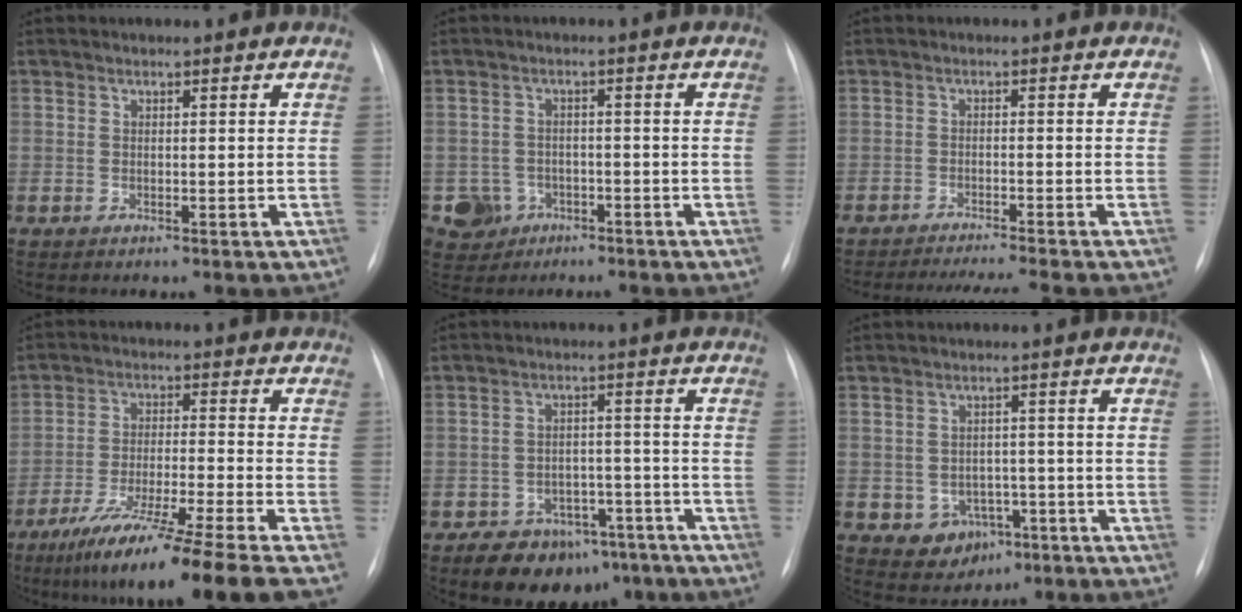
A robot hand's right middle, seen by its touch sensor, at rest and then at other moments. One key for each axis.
{"total": 5.8, "fx": -2.9, "fy": 5.0, "fz": 0.2, "tx": -0.007, "ty": 0.008, "tz": -0.045}
{"total": 7.8, "fx": -6.9, "fy": -0.5, "fz": 3.5, "tx": -0.043, "ty": -0.013, "tz": -0.106}
{"total": 16.7, "fx": -12.1, "fy": -1.7, "fz": 11.4, "tx": -0.183, "ty": -0.050, "tz": -0.200}
{"total": 11.1, "fx": -7.8, "fy": 6.4, "fz": 4.6, "tx": -0.053, "ty": 0.023, "tz": -0.109}
{"total": 5.6, "fx": -2.4, "fy": 4.7, "fz": 2.0, "tx": -0.026, "ty": 0.010, "tz": -0.022}